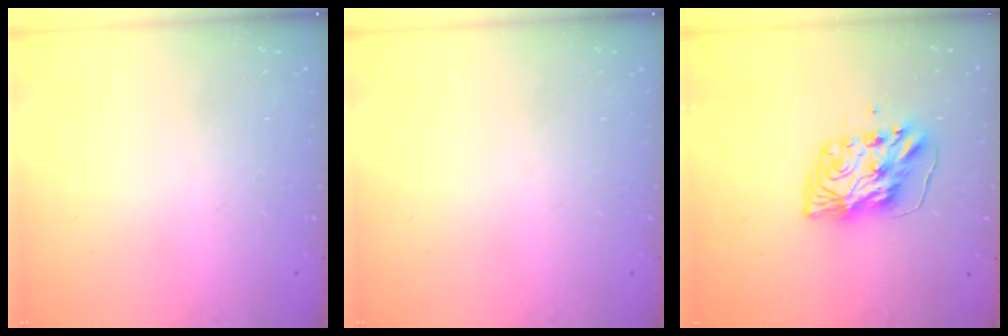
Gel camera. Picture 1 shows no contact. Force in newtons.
{"total": 0.0}
{"total": 9.9, "press": 9.9, "slide": 0.8}